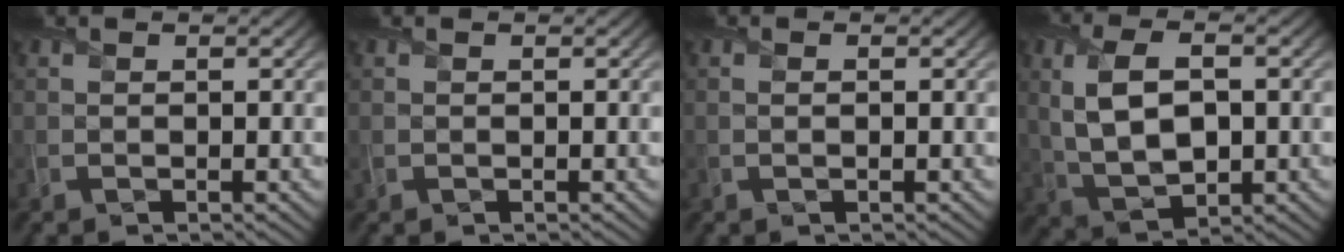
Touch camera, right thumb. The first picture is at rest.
{"total": 0.6, "force": [-0.1, 0.5, 0.1], "torque": [-0.005, -0.003, -0.003]}
{"total": 0.6, "force": [0.0, 0.1, 0.6], "torque": [-0.014, 0.000, 0.000]}
{"total": 9.2, "force": [0.8, 5.0, 7.7], "torque": [-0.172, 0.004, 0.014]}